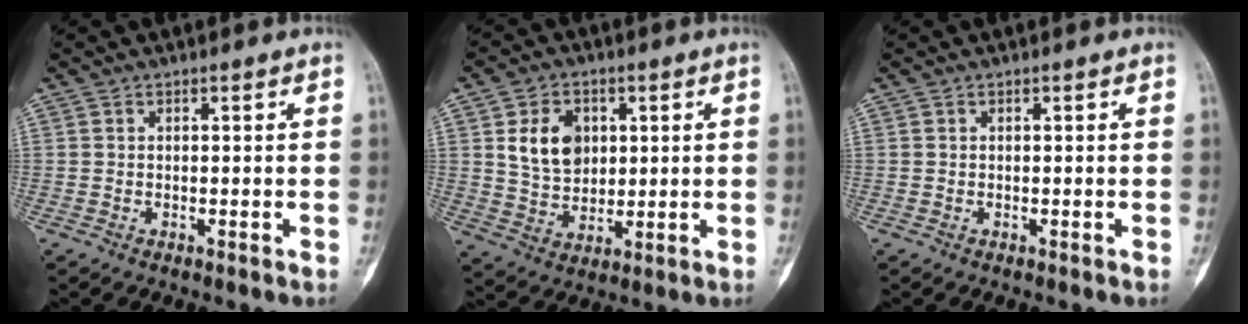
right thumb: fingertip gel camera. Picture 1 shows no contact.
{"total": 9.6, "force": [2.6, 7.2, 5.8], "torque": [-0.070, -0.014, 0.054]}
{"total": 0.0}